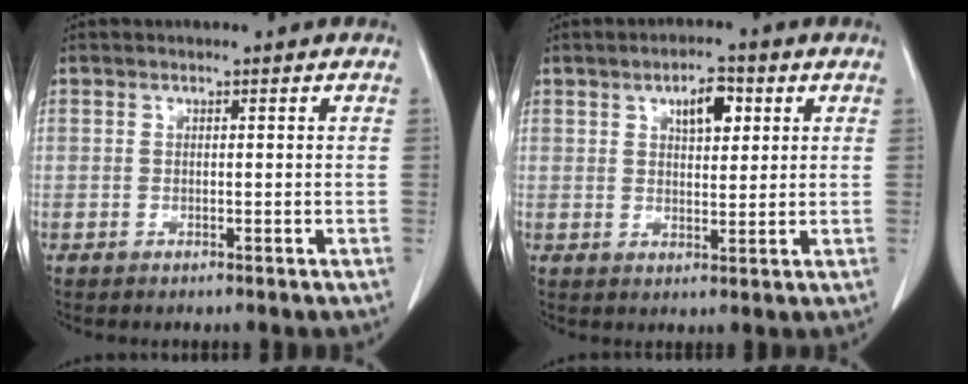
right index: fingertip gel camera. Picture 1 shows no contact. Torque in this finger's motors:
{"motor_torque": [0.43, 0.40, 0.10, 0.05]}